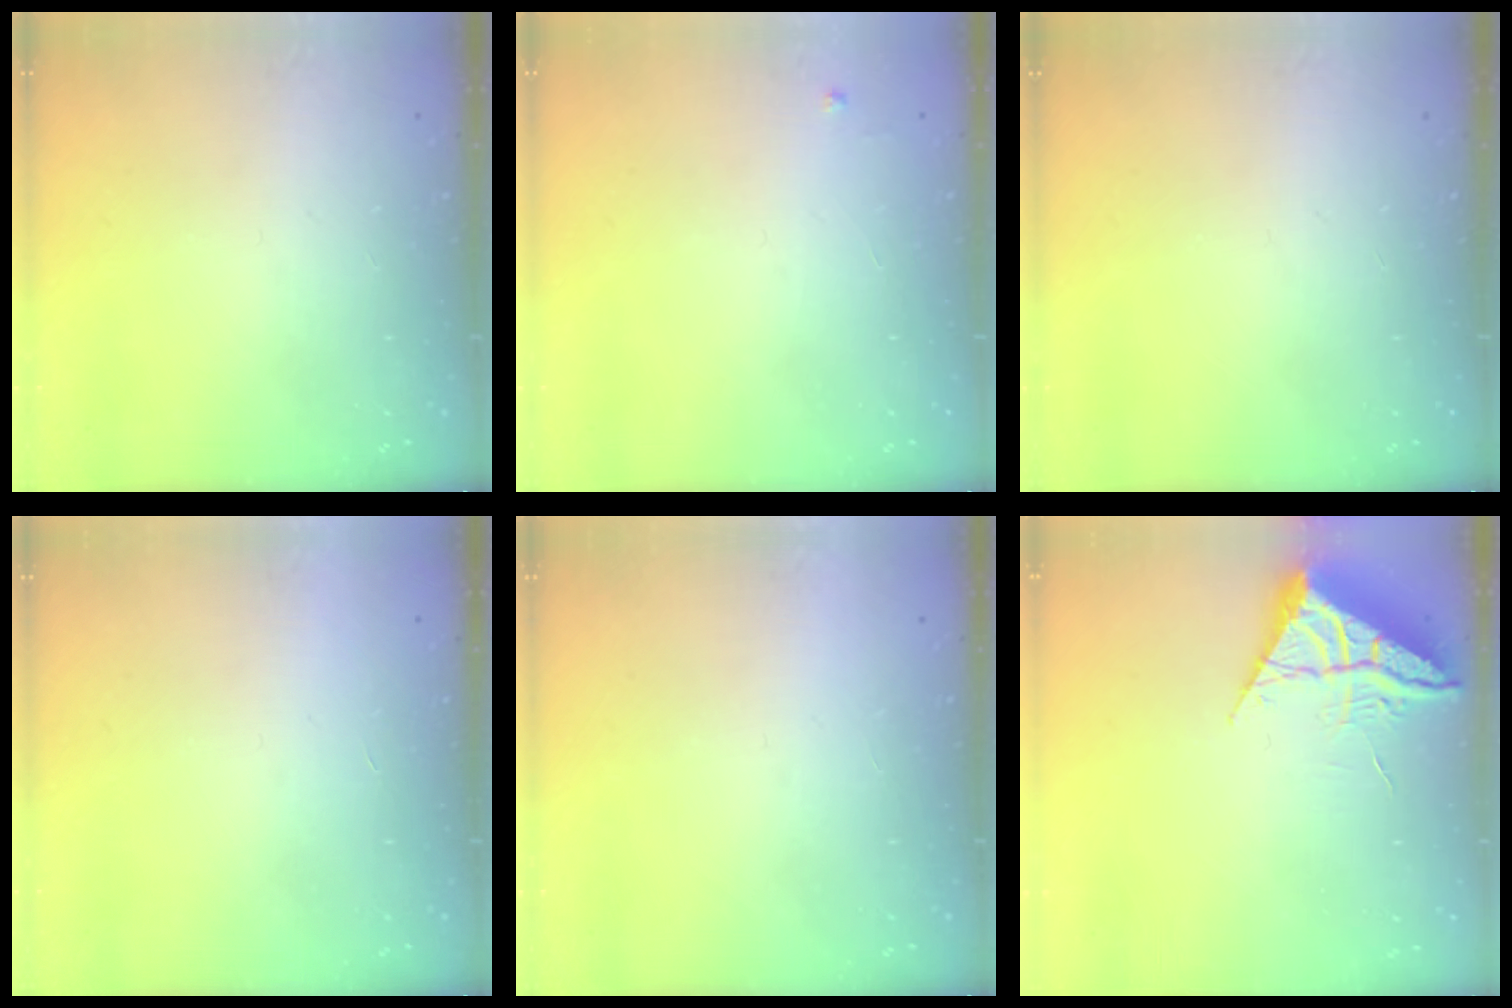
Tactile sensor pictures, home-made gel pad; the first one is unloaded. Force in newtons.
{"total": 2.4, "press": 2.4, "slide": 0.4}
{"total": 0.0}
{"total": 1.6, "press": 1.6, "slide": 0.1}
{"total": 1.6, "press": 1.6, "slide": 0.1}
{"total": 7.0, "press": 7.0, "slide": 0.3}